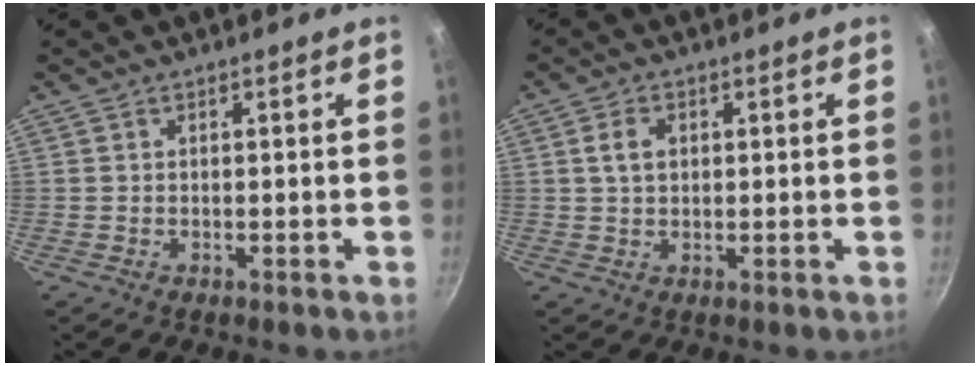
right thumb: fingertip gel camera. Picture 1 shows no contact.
{"total": 3.7, "force": [0.8, 2.6, 2.5], "torque": [-0.034, 0.003, 0.012]}